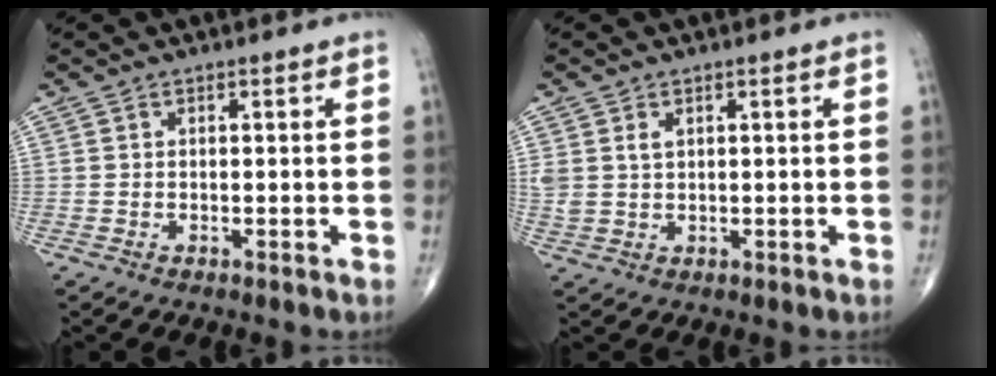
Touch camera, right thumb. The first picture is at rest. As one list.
[{"total": 3.7, "force": [1.4, 2.7, 2.1], "torque": [-0.038, -0.002, 0.036]}]